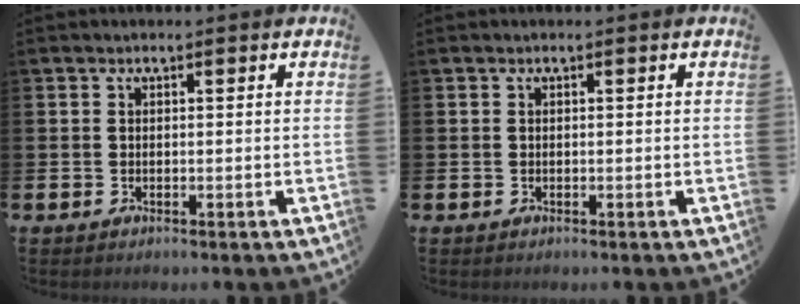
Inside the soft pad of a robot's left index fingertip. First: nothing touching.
{"total": 0.0}